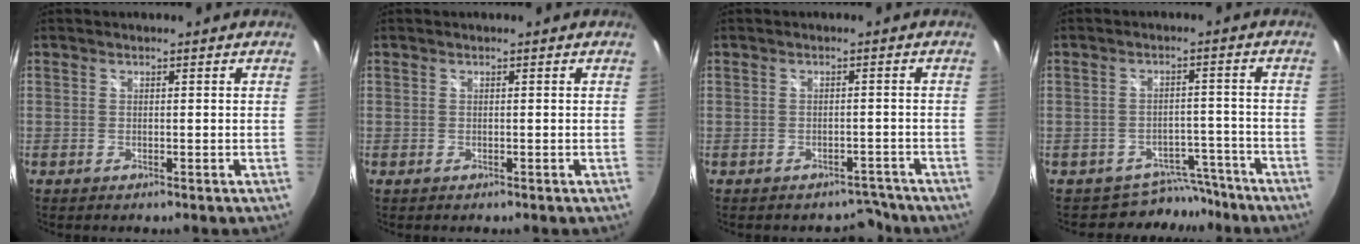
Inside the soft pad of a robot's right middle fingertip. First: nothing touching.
{"total": 0.0}
{"total": 2.3, "force": [-2.1, 0.7, -0.5], "torque": [0.020, 0.017, -0.027]}
{"total": 5.7, "force": [-5.2, 2.1, -0.6], "torque": [0.015, 0.018, -0.073]}